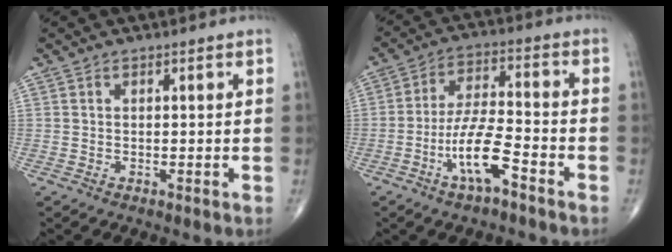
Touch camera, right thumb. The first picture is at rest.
{"total": 10.1, "force": [-5.1, 2.7, 8.3], "torque": [-0.164, 0.034, -0.094]}